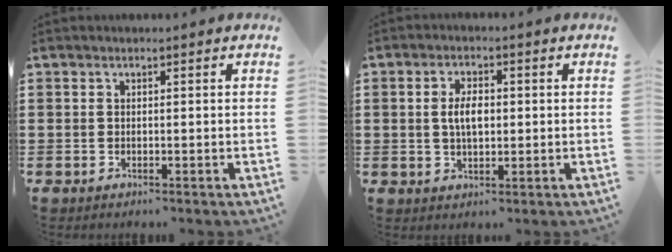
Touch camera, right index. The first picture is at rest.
{"total": 4.1, "force": [0.3, 1.9, 3.6], "torque": [-0.064, 0.003, 0.001]}